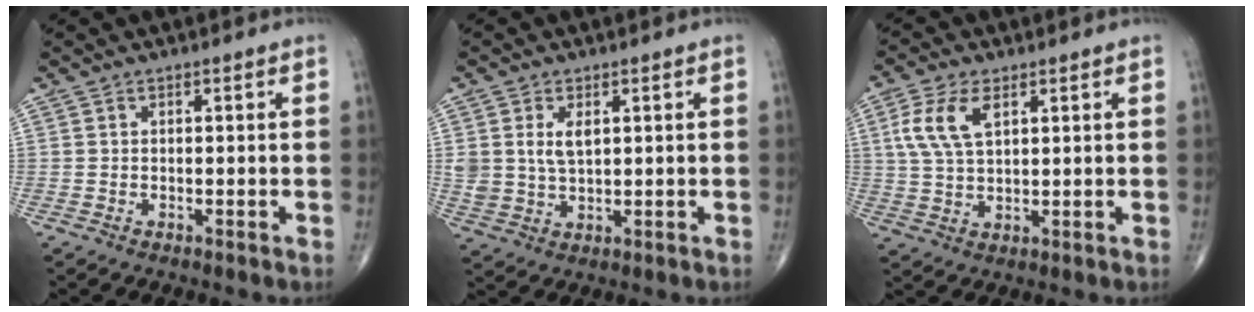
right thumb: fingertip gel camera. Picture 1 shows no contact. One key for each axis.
{"total": 5.5, "fx": 1.7, "fy": 3.2, "fz": 4.1, "tx": -0.074, "ty": -0.007, "tz": 0.040}
{"total": 8.1, "fx": 2.9, "fy": 4.2, "fz": 6.3, "tx": -0.138, "ty": 0.001, "tz": 0.059}